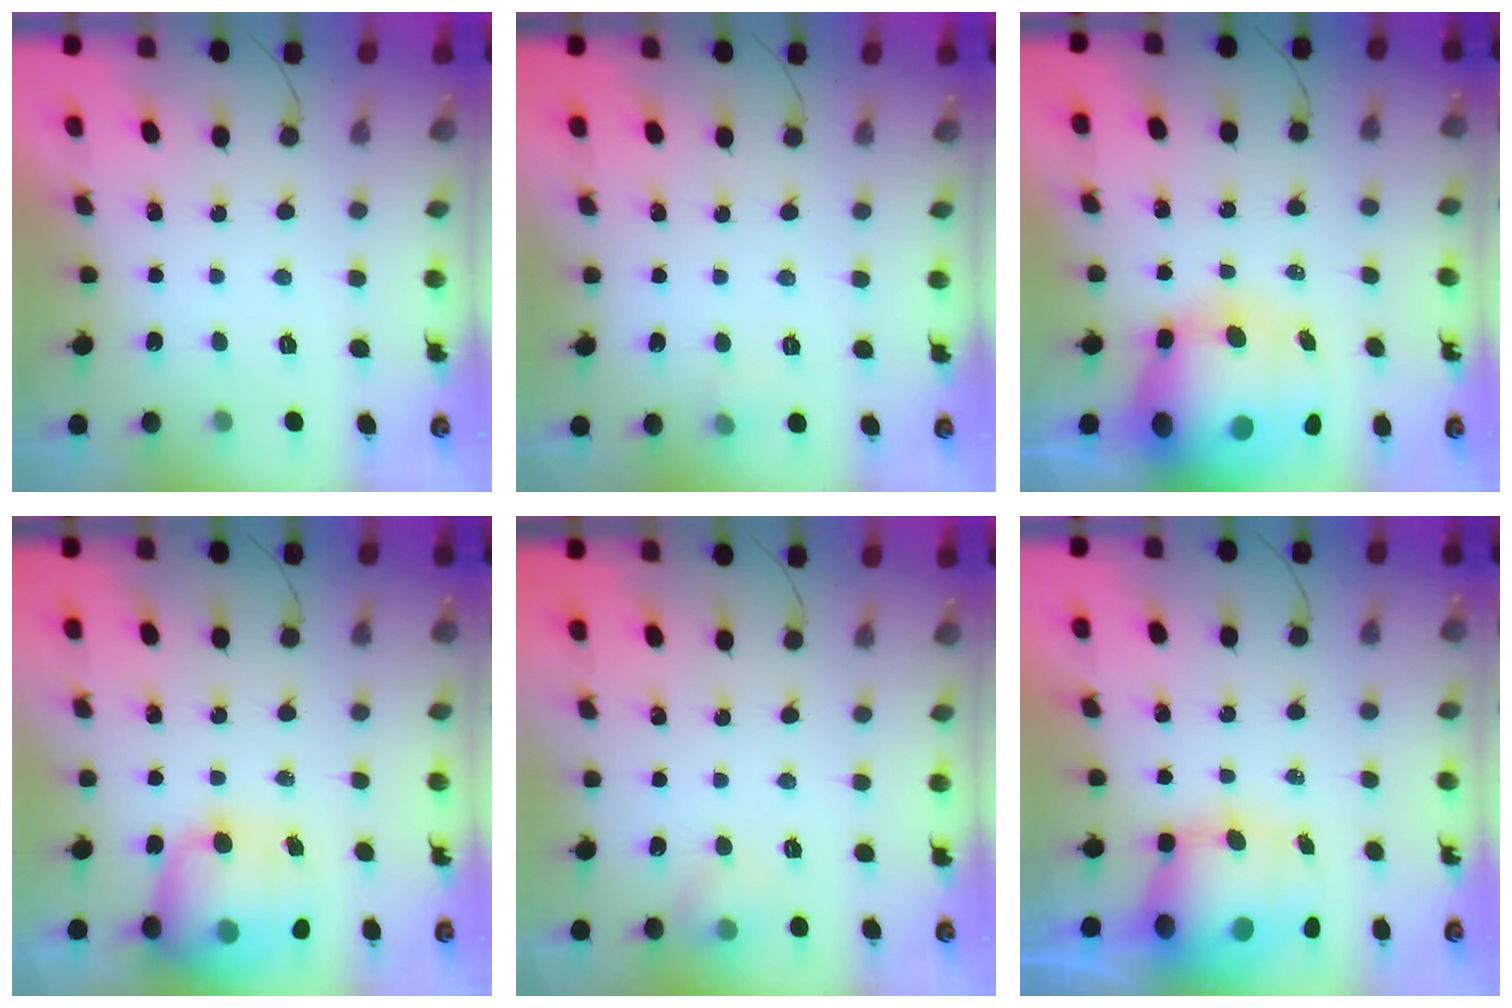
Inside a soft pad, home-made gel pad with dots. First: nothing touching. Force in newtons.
{"total": 3.7, "press": 3.4, "slide": 1.3}
{"total": 23.8, "press": 23.1, "slide": 5.7}
{"total": 15.9, "press": 15.5, "slide": 3.7}
{"total": 6.3, "press": 6.2, "slide": 1.1}
{"total": 11.7, "press": 11.4, "slide": 2.9}